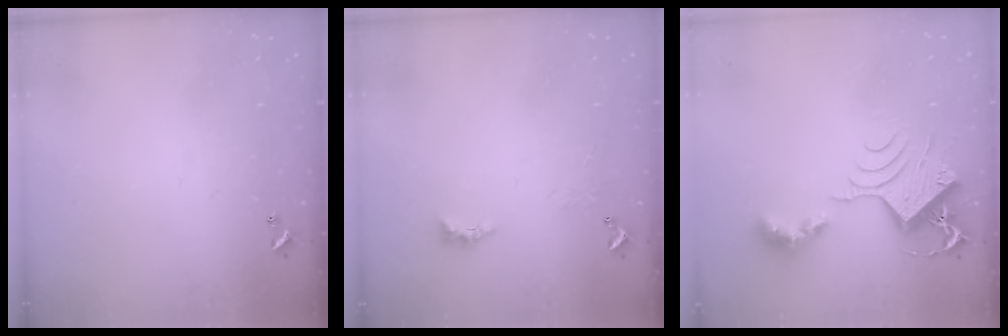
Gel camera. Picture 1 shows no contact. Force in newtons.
{"total": 2.0, "press": 1.9, "slide": 0.6}
{"total": 10.1, "press": 10.0, "slide": 1.5}